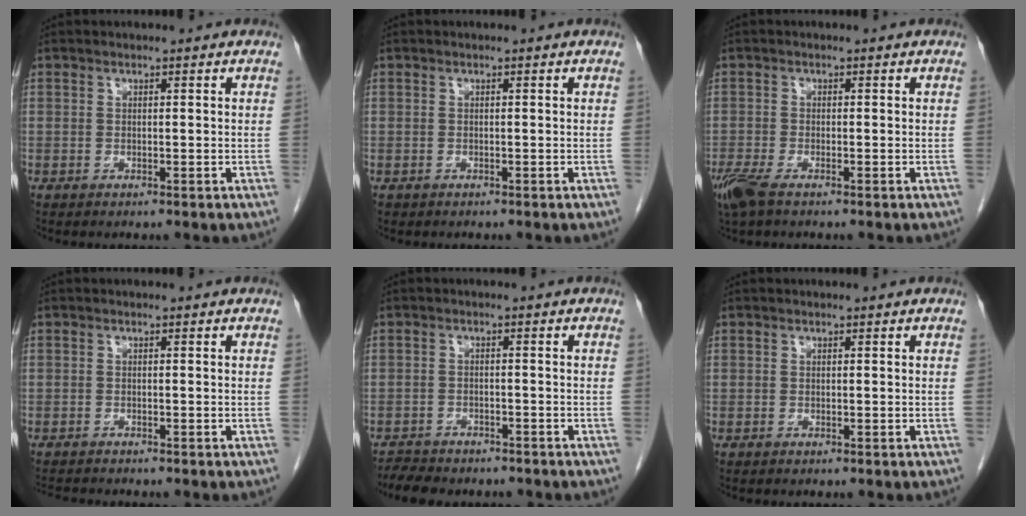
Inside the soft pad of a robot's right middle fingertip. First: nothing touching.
{"total": 0.0}
{"total": 4.2, "force": [-2.9, 1.1, 2.8], "torque": [-0.065, -0.012, -0.054]}
{"total": 3.0, "force": [-2.9, 0.0, 0.7], "torque": [-0.013, -0.013, -0.046]}
{"total": 6.6, "force": [-5.9, 2.2, 2.0], "torque": [-0.041, -0.008, -0.085]}
{"total": 0.0}